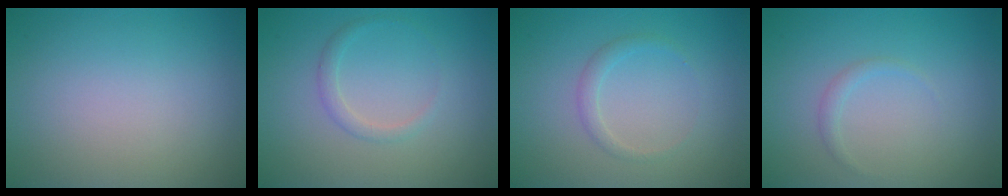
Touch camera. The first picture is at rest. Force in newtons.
{"total": 1.2, "press": 1.2, "slide": 0.1}
{"total": 1.2, "press": 1.2, "slide": 0.1}
{"total": 0.8, "press": 0.8, "slide": 0.1}